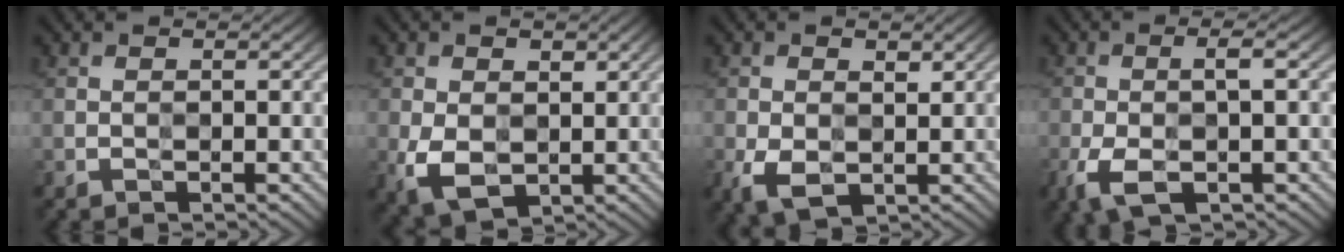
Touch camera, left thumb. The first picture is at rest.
{"total": 6.3, "force": [-0.3, 4.5, 4.4], "torque": [-0.100, -0.013, -0.005]}
{"total": 5.0, "force": [-0.7, 3.2, 3.7], "torque": [-0.082, -0.011, -0.013]}
{"total": 5.5, "force": [-1.9, 2.0, 4.8], "torque": [-0.104, -0.003, -0.036]}